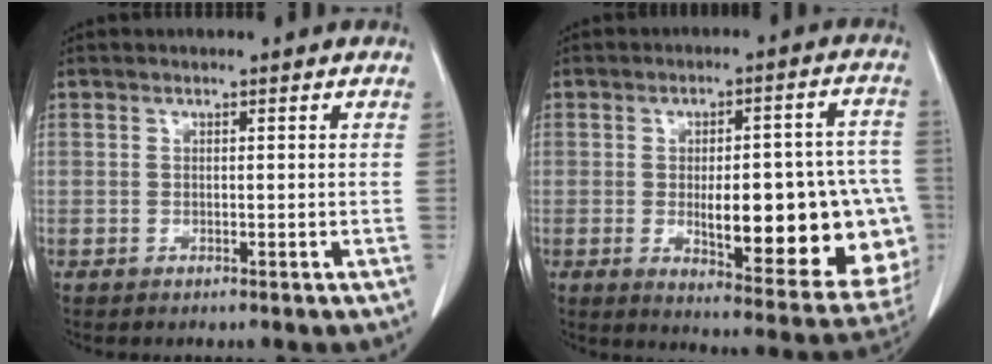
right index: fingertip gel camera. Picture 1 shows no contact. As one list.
[{"total": 24.0, "force": [-3.9, 7.4, 22.5], "torque": [-0.216, 0.019, -0.021]}]